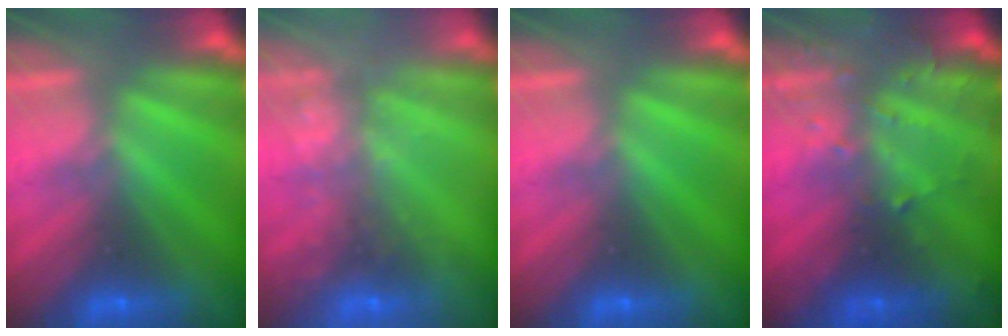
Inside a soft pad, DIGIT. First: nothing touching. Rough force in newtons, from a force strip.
{"total": 6.8}
{"total": 0.0}
{"total": 3.3}